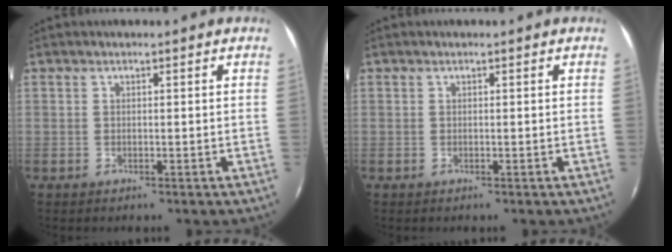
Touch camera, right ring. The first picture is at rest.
{"total": 0.0}